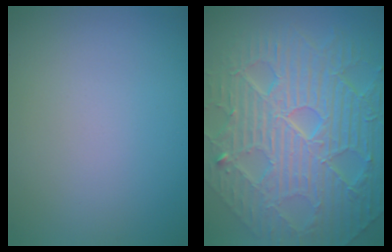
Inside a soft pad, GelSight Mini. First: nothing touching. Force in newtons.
{"total": 11.7, "press": 7.8, "slide": 8.8}